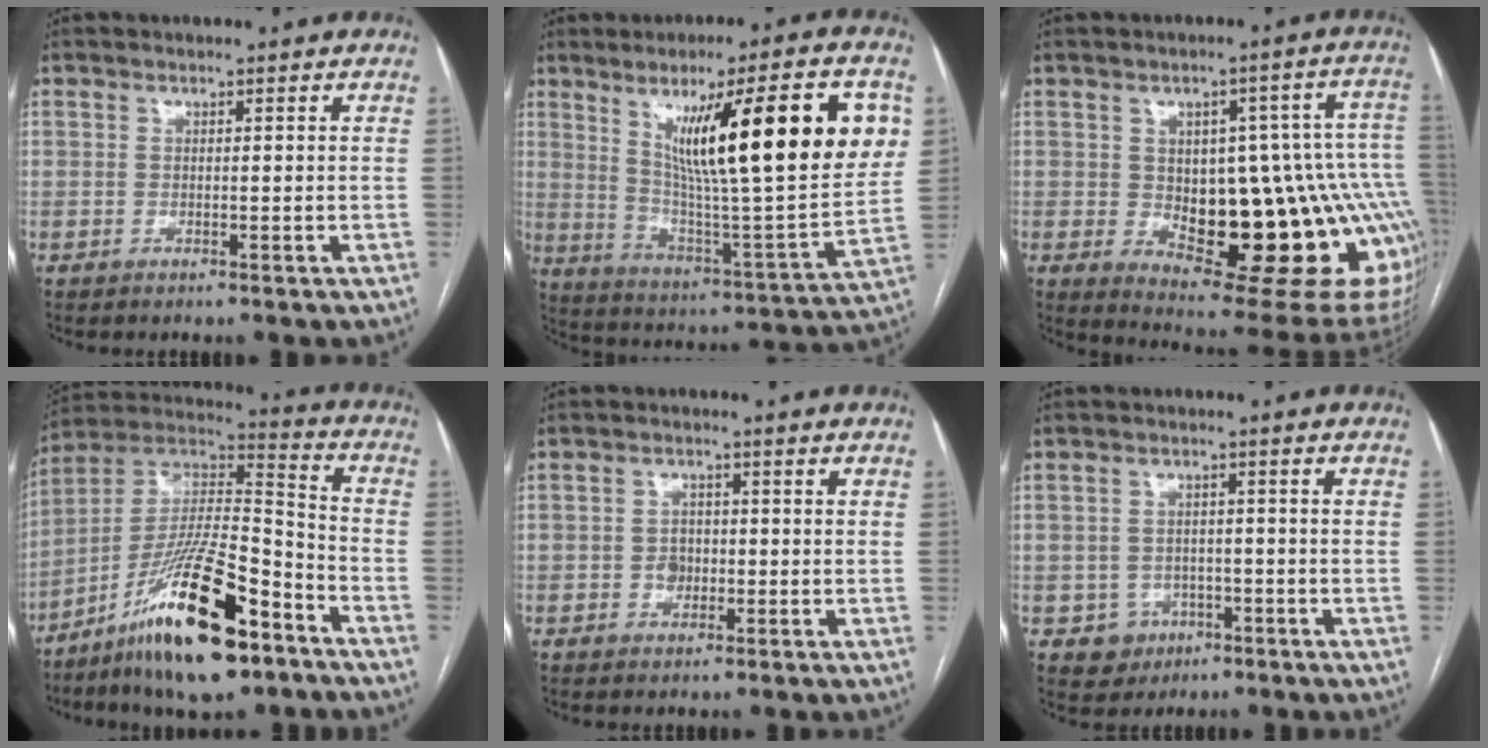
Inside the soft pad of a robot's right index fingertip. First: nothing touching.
{"total": 25.3, "force": [8.6, 2.9, 23.6], "torque": [-0.347, 0.003, 0.131]}
{"total": 25.9, "force": [-3.9, 9.3, 23.9], "torque": [-0.239, 0.017, -0.030]}
{"total": 21.4, "force": [-12.6, 4.5, 16.6], "torque": [-0.303, -0.003, -0.217]}
{"total": 2.0, "force": [-0.4, 1.6, 1.1], "torque": [-0.014, 0.005, -0.004]}
{"total": 4.2, "force": [-1.8, 3.8, 0.3], "torque": [0.006, 0.013, -0.016]}